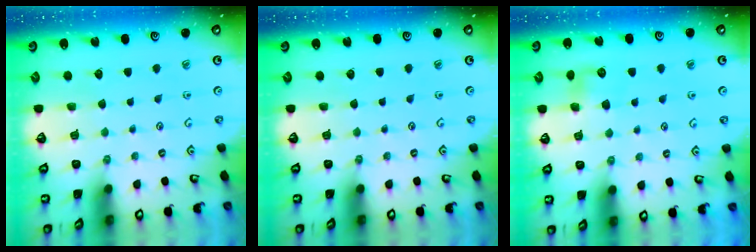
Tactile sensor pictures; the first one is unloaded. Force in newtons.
{"total": 0.0}
{"total": 6.2, "press": 6.2, "slide": 0.6}